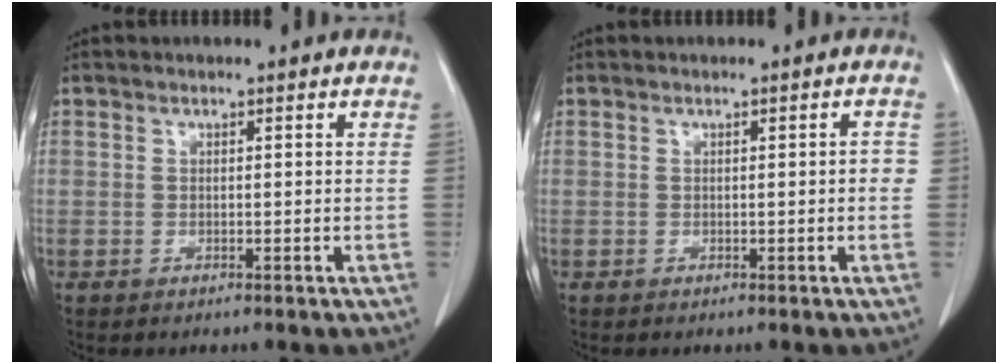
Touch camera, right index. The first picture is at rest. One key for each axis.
{"total": 1.2, "fx": 0.0, "fy": 0.4, "fz": 1.1, "tx": -0.008, "ty": 0.002, "tz": 0.001}